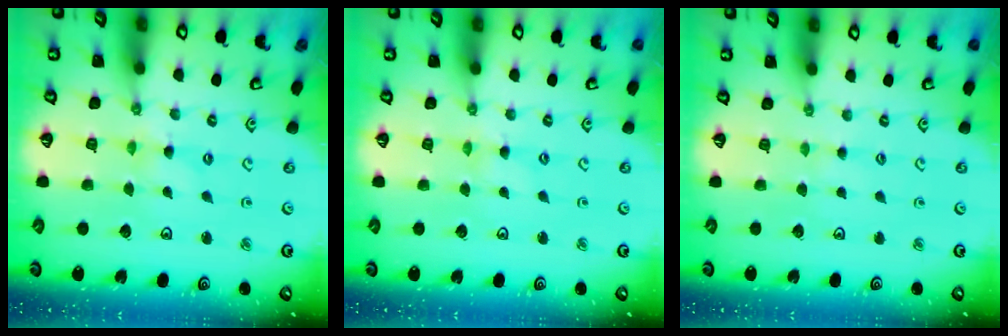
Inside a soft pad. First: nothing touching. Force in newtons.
{"total": 0.6, "press": 0.6, "slide": 0.2}
{"total": 1.4, "press": 1.4, "slide": 0.2}